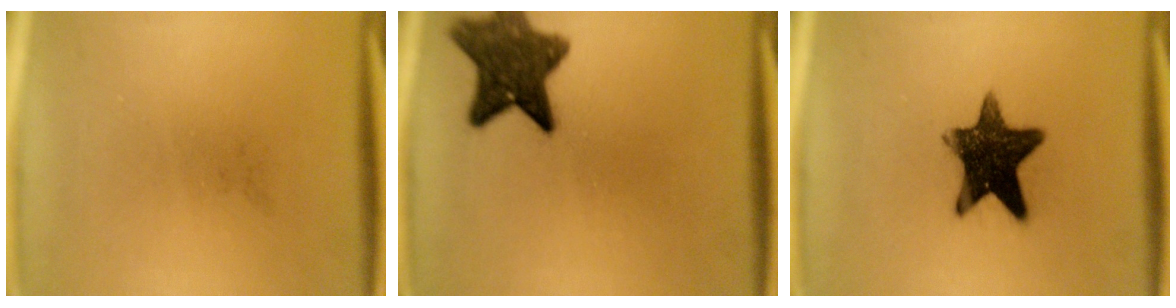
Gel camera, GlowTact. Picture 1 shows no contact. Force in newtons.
{"total": 9.9}
{"total": 13.3}